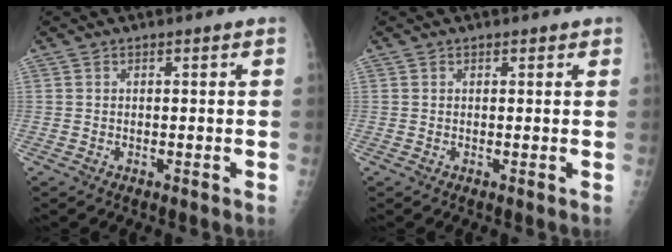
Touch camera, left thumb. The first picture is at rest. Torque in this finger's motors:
{"motor_torque": [-0.15, 0.02, 0.07, 0.07, 0.01]}